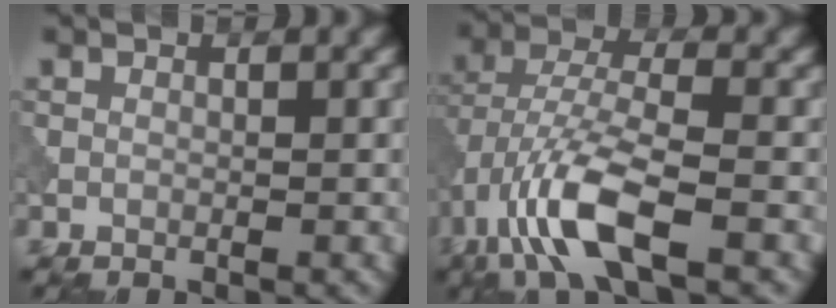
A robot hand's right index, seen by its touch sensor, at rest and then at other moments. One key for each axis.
{"total": 7.8, "fx": -3.8, "fy": 2.4, "fz": 6.3, "tx": -0.128, "ty": 0.004, "tz": -0.084}